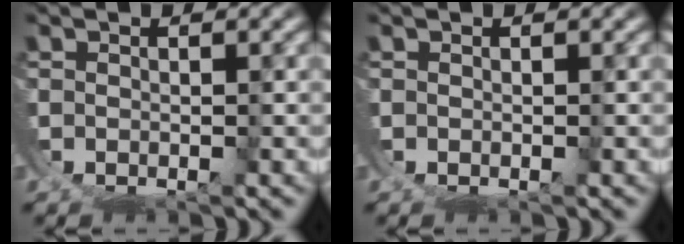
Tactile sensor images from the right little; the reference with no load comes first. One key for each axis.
{"total": 0.0}